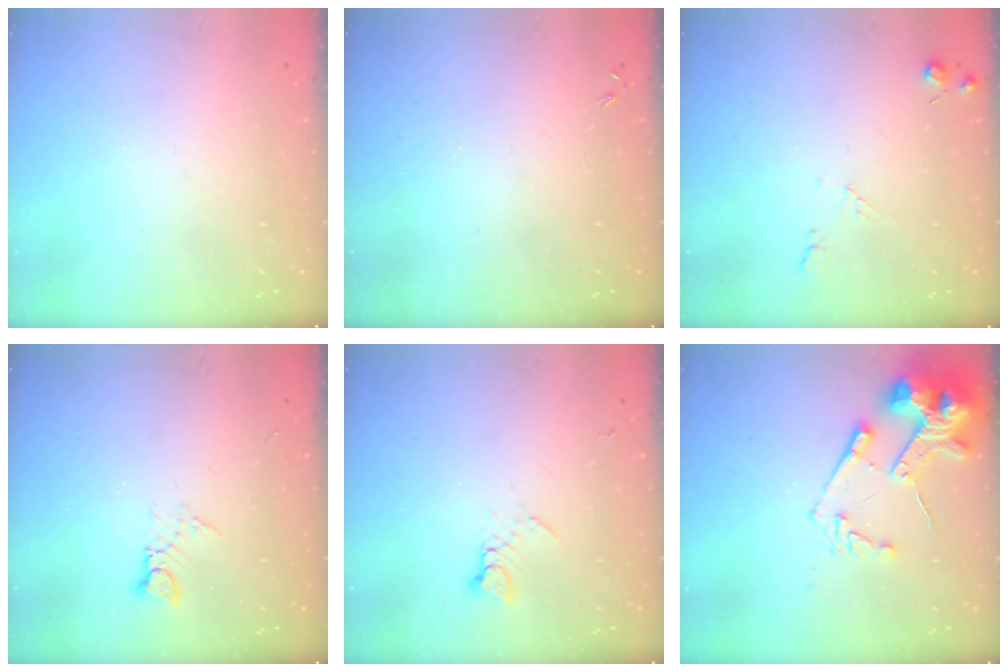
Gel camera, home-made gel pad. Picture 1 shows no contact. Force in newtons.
{"total": 0.0}
{"total": 5.6, "press": 5.6, "slide": 0.9}
{"total": 2.9, "press": 2.9, "slide": 0.2}
{"total": 2.5, "press": 2.5, "slide": 0.3}
{"total": 17.2, "press": 17.0, "slide": 2.3}